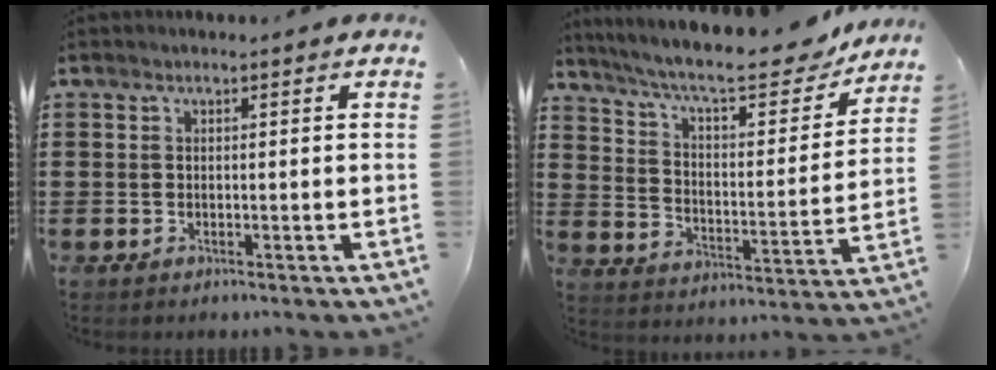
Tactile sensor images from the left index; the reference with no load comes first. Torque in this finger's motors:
{"motor_torque": [2.14, 0.00, 0.95, 0.21]}